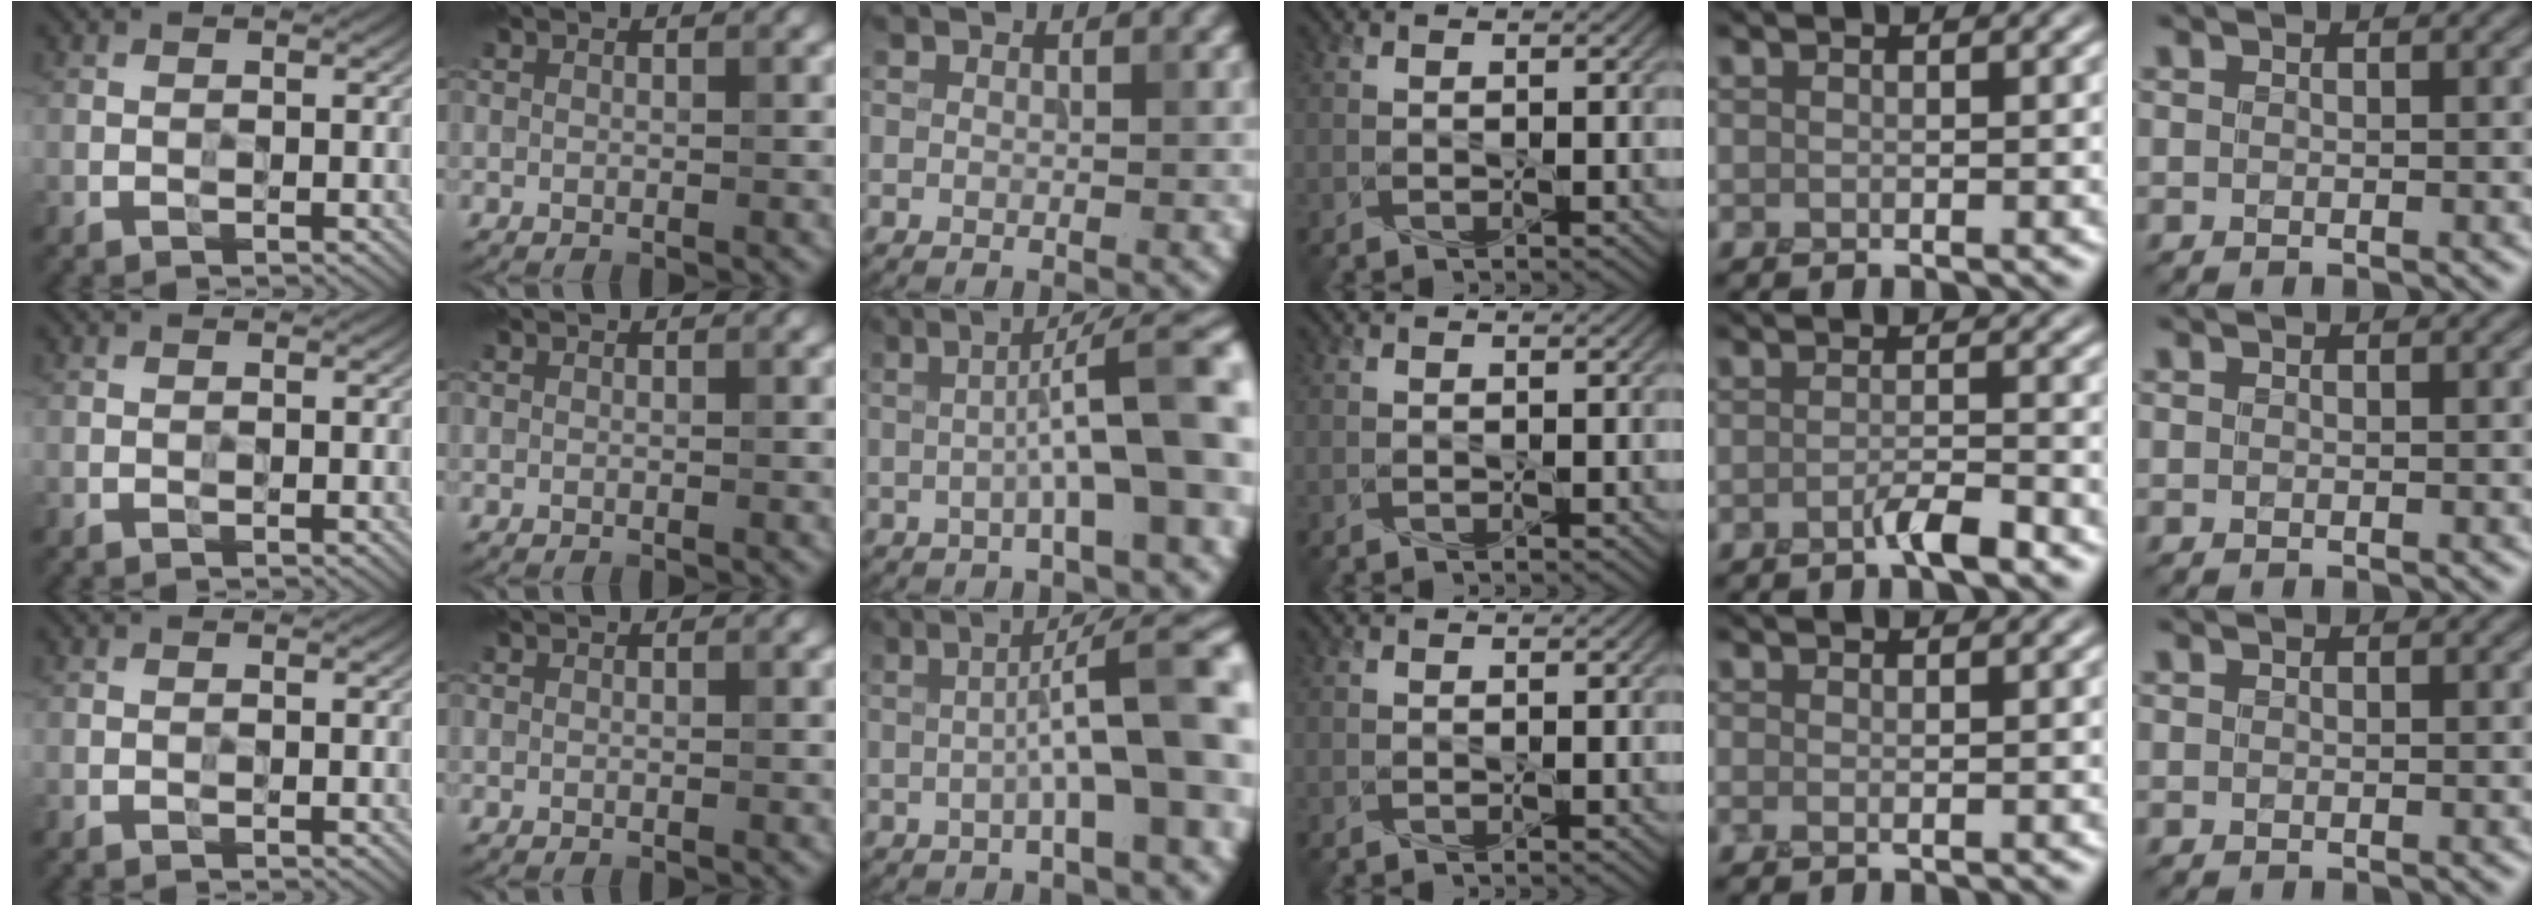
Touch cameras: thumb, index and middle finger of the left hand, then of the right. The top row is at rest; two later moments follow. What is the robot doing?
{"motion": "screw", "object": "spray bottle"}